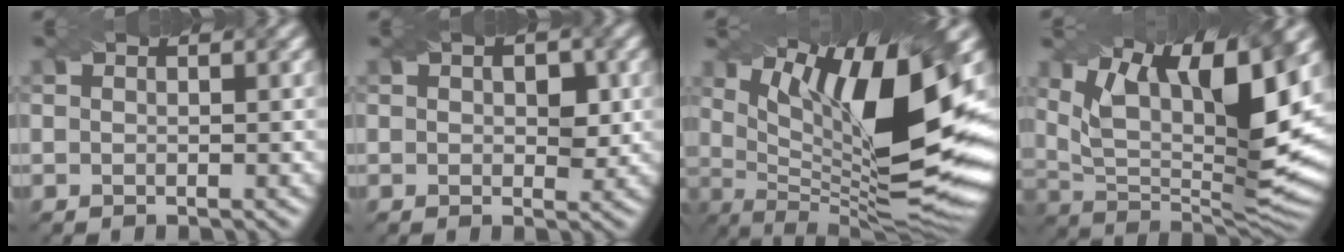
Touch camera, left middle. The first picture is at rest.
{"total": 2.7, "force": [0.4, 1.5, 2.2], "torque": [-0.026, -0.001, 0.007]}
{"total": 15.0, "force": [4.7, 4.2, 13.6], "torque": [-0.213, -0.011, 0.085]}
{"total": 14.4, "force": [6.7, 4.9, 11.7], "torque": [-0.209, -0.001, 0.123]}